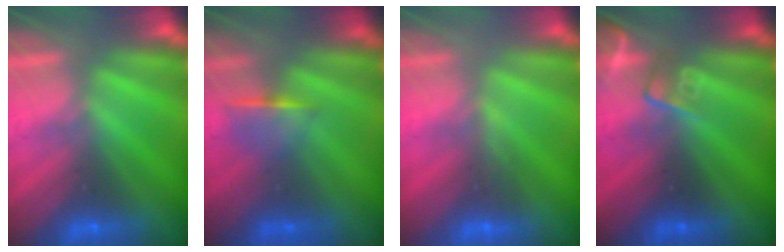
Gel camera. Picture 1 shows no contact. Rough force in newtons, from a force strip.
{"total": 1.2}
{"total": 3.1}
{"total": 2.5}